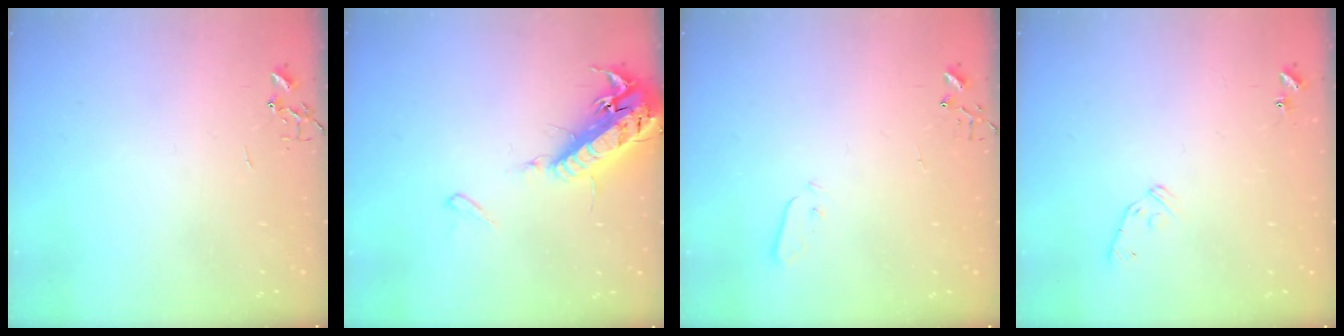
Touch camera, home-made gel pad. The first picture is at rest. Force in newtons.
{"total": 17.4, "press": 16.9, "slide": 4.1}
{"total": 2.5, "press": 2.5, "slide": 0.4}
{"total": 8.0, "press": 7.9, "slide": 0.7}